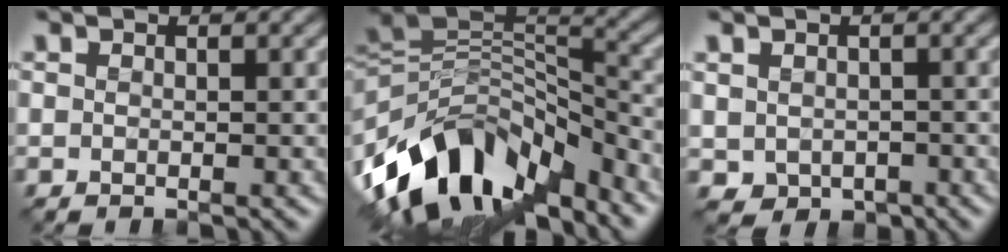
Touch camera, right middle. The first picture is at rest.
{"total": 12.8, "force": [-7.6, 6.6, 7.8], "torque": [-0.150, 0.015, -0.140]}
{"total": 2.0, "force": [-0.5, 1.7, 0.8], "torque": [-0.020, -0.010, -0.004]}